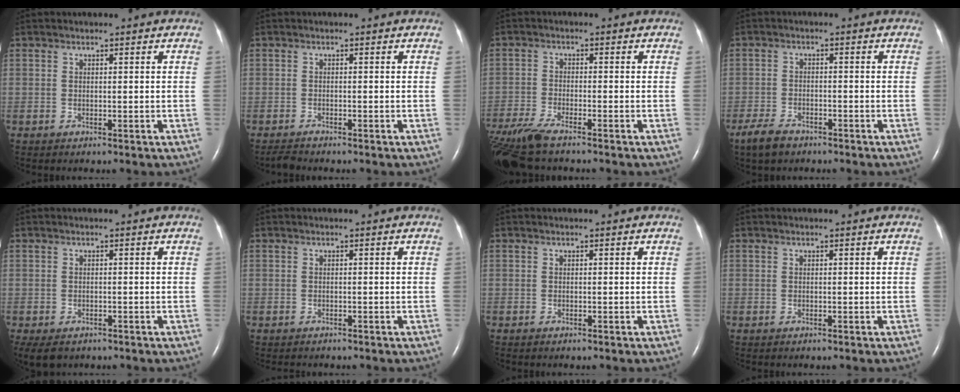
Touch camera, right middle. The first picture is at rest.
{"total": 1.4, "force": [-1.4, 0.0, 0.4], "torque": [-0.016, -0.007, -0.024]}
{"total": 9.1, "force": [-7.4, 1.3, 5.1], "torque": [-0.105, -0.022, -0.135]}
{"total": 4.5, "force": [-3.5, 1.9, 2.1], "torque": [-0.050, -0.005, -0.061]}
{"total": 5.1, "force": [-3.6, 2.9, 2.2], "torque": [-0.037, -0.007, -0.053]}
{"total": 1.6, "force": [-1.4, 0.5, 0.5], "torque": [-0.013, -0.003, -0.016]}
{"total": 0.0}
{"total": 0.0}